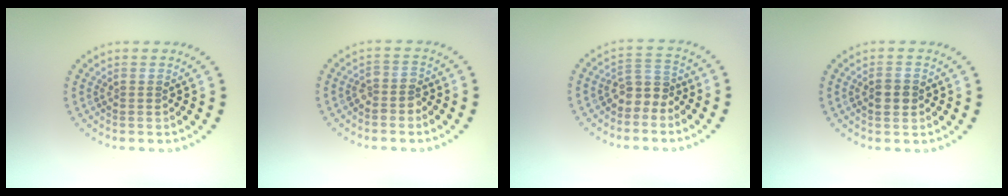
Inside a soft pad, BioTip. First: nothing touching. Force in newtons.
{"total": 1.6, "press": 1.4, "slide": 0.8}
{"total": 2.5, "press": 2.0, "slide": 1.6}
{"total": 1.8, "press": 1.7, "slide": 0.3}